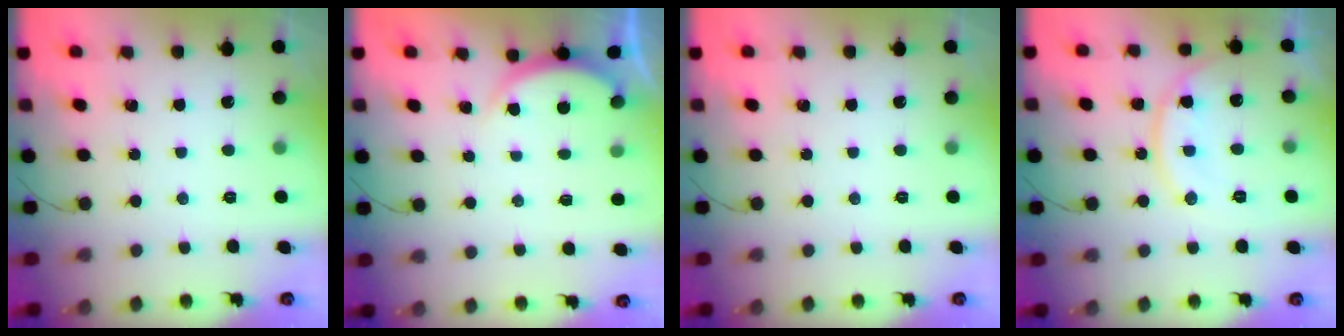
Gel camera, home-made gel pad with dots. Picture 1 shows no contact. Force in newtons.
{"total": 2.1, "press": 2.0, "slide": 0.5}
{"total": 0.0}
{"total": 13.1, "press": 13.1, "slide": 0.4}